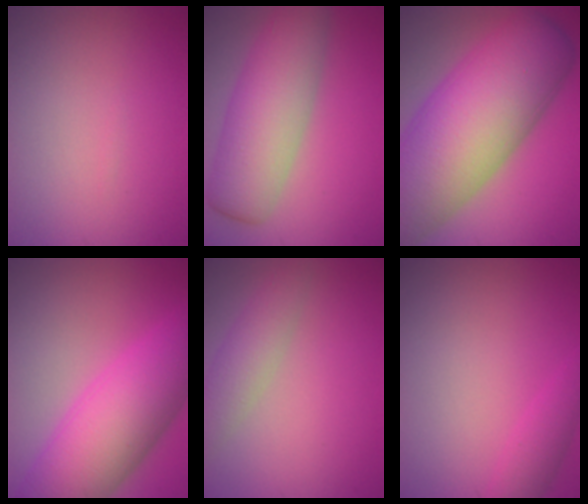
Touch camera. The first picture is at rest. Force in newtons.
{"total": 7.5, "press": 7.5, "slide": 0.3}
{"total": 16.8, "press": 16.8, "slide": 0.8}
{"total": 10.3, "press": 10.3, "slide": 0.2}
{"total": 3.0, "press": 3.0, "slide": 0.1}
{"total": 2.1, "press": 2.1, "slide": 0.2}